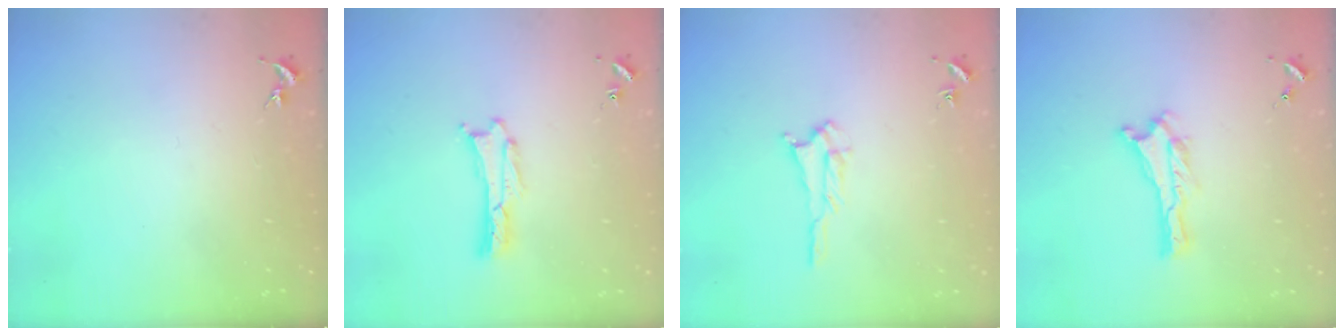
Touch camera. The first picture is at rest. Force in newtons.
{"total": 0.0}
{"total": 1.6, "press": 1.6, "slide": 0.3}
{"total": 0.0}